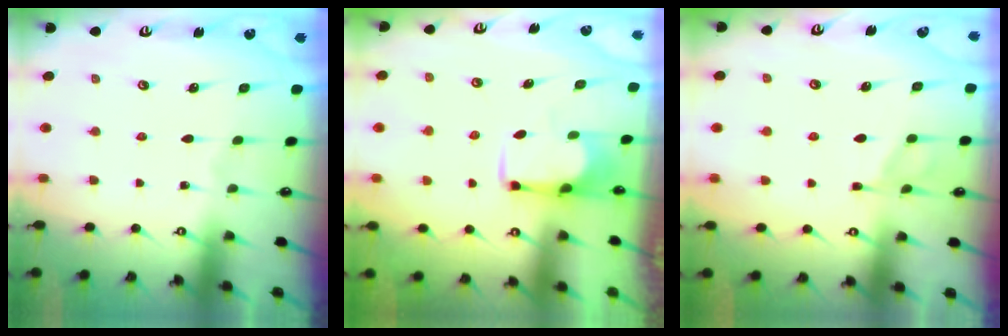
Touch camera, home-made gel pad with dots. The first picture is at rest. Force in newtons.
{"total": 2.5, "press": 2.3, "slide": 0.9}
{"total": 5.5, "press": 5.5, "slide": 0.7}